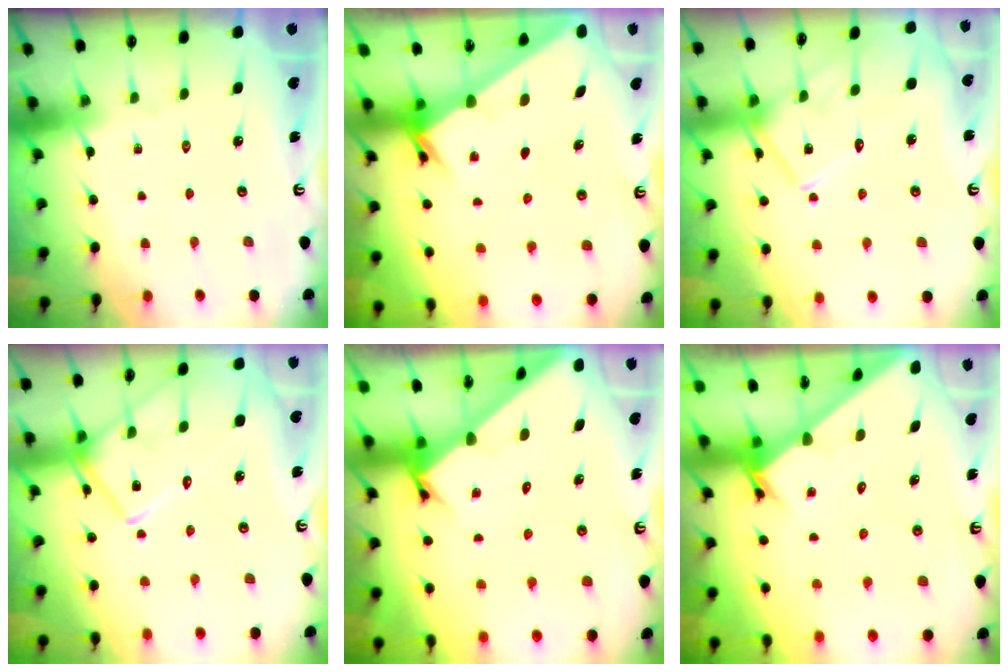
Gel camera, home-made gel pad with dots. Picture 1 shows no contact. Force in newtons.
{"total": 2.8, "press": 2.8, "slide": 0.2}
{"total": 12.2, "press": 12.2, "slide": 0.6}
{"total": 14.8, "press": 14.8, "slide": 1.0}
{"total": 3.1, "press": 3.1, "slide": 0.3}
{"total": 2.8, "press": 2.8, "slide": 0.1}